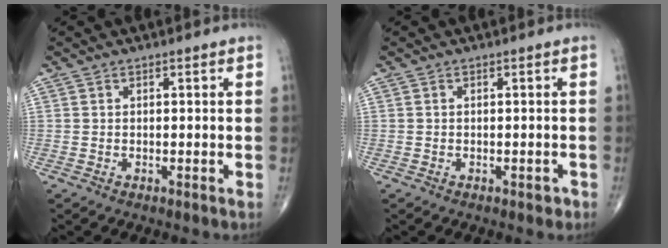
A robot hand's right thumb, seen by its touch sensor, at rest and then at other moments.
{"total": 1.0, "force": [-0.6, 0.6, 0.6], "torque": [-0.005, 0.000, -0.007]}